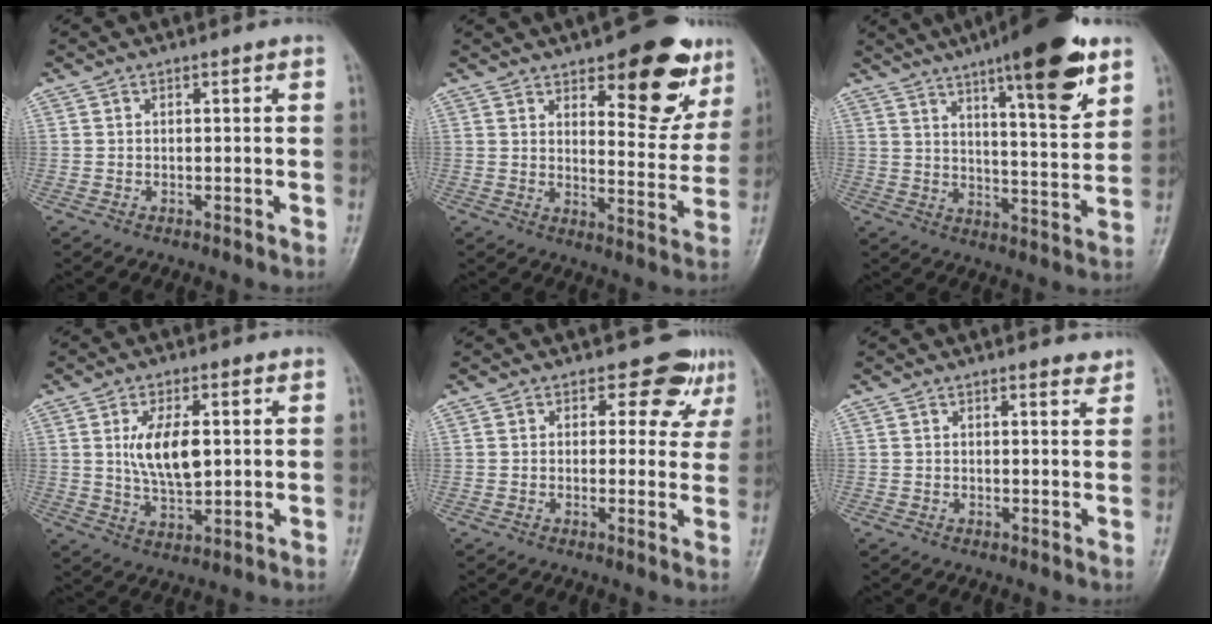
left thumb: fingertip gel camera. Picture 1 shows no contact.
{"total": 16.0, "force": [9.4, 6.5, 11.3], "torque": [-0.088, -0.052, 0.128]}
{"total": 17.9, "force": [10.7, 3.8, 13.9], "torque": [-0.180, -0.054, 0.160]}
{"total": 9.5, "force": [1.7, 4.5, 8.1], "torque": [-0.141, -0.013, 0.034]}
{"total": 6.0, "force": [4.2, 3.9, 1.8], "torque": [0.012, -0.025, 0.036]}
{"total": 2.1, "force": [1.9, 0.5, 0.6], "torque": [-0.002, -0.014, 0.021]}